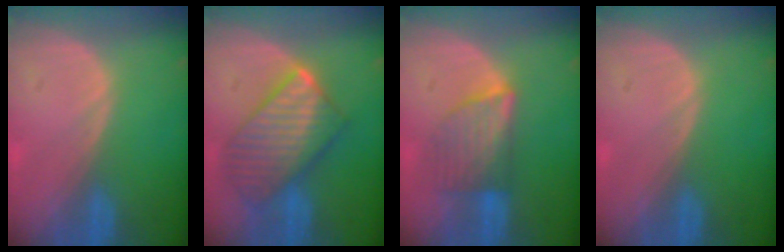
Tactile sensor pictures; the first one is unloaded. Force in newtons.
{"total": 10.1, "press": 10.1, "slide": 0.7}
{"total": 6.3, "press": 6.3, "slide": 0.4}
{"total": 0.0}